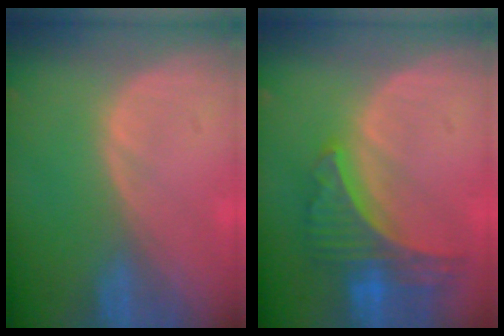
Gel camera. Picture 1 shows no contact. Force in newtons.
{"total": 7.8, "press": 6.9, "slide": 3.6}